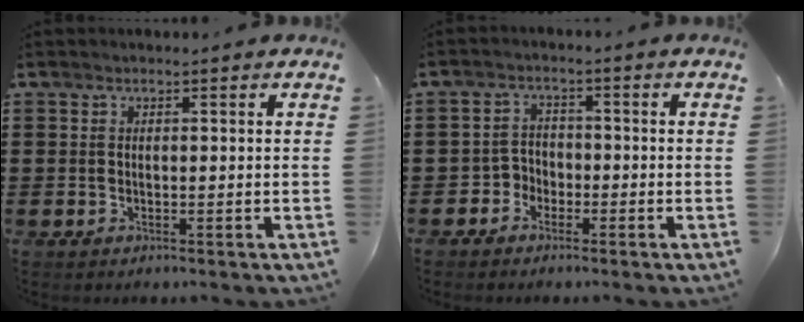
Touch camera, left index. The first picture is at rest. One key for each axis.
{"total": 2.8, "fx": -2.0, "fy": 1.9, "fz": 0.2, "tx": -0.014, "ty": 0.006, "tz": -0.045}